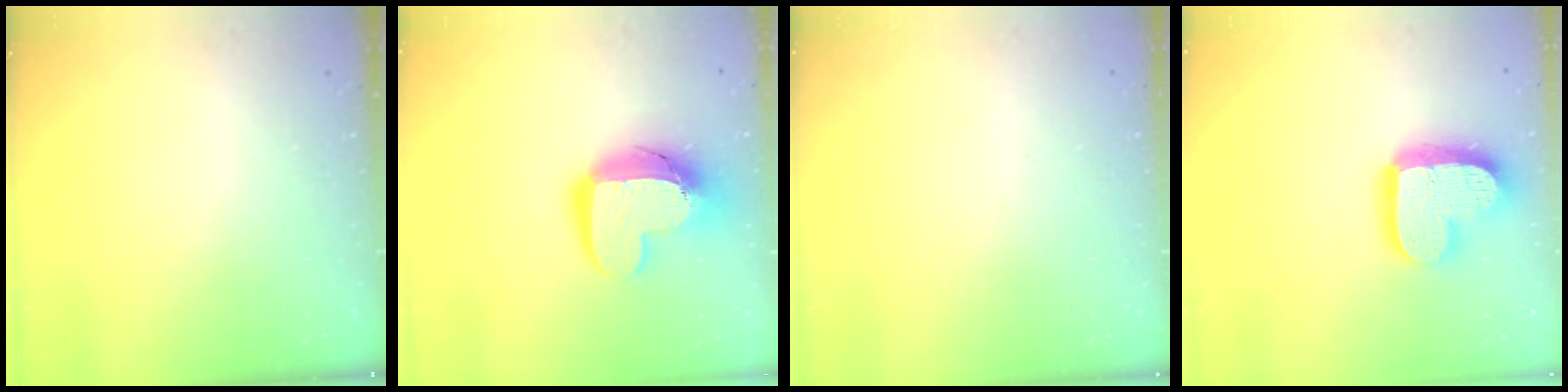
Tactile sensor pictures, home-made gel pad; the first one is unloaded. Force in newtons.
{"total": 14.6, "press": 14.6, "slide": 1.4}
{"total": 0.0}
{"total": 17.7, "press": 17.6, "slide": 1.3}